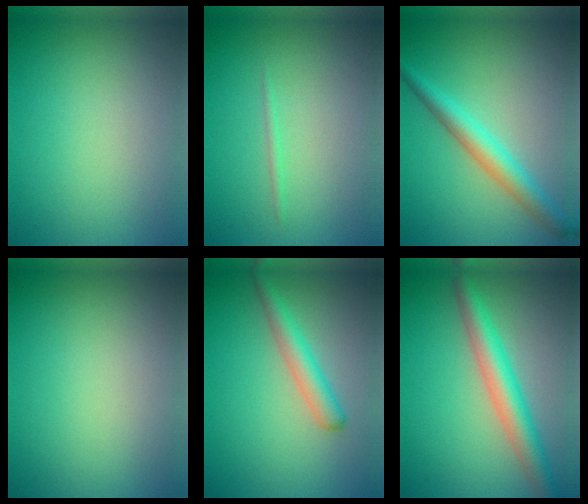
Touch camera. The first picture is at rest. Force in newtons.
{"total": 0.6, "press": 0.6, "slide": 0.1}
{"total": 3.6, "press": 3.6, "slide": 0.1}
{"total": 0.0}
{"total": 2.7, "press": 2.7, "slide": 0.0}
{"total": 4.6, "press": 4.6, "slide": 0.0}